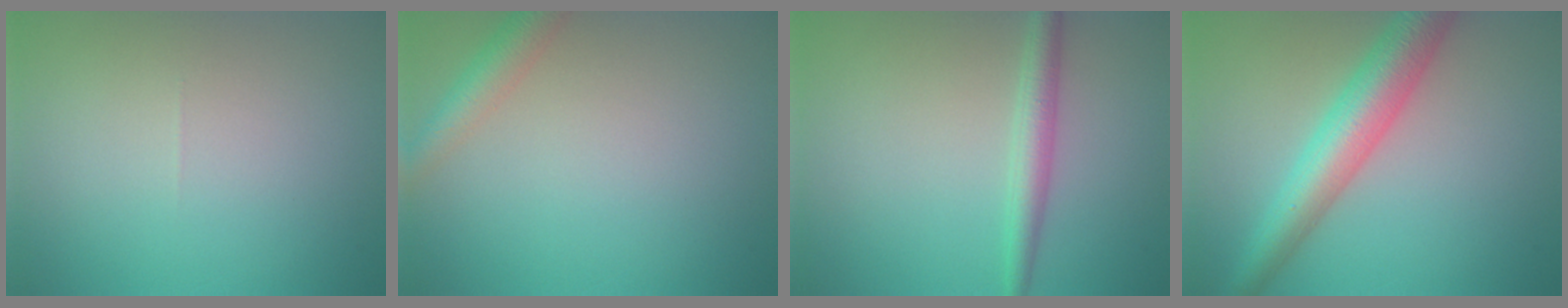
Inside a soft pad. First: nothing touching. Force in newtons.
{"total": 2.8, "press": 2.8, "slide": 0.1}
{"total": 2.5, "press": 2.5, "slide": 0.0}
{"total": 6.2, "press": 6.2, "slide": 0.1}